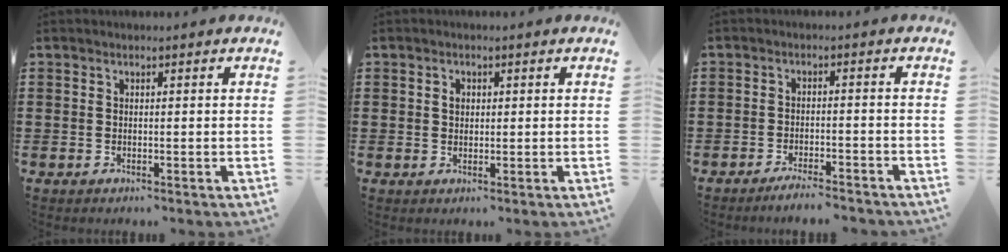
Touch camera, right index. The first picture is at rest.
{"total": 1.4, "force": [0.3, 1.0, 0.8], "torque": [-0.019, 0.006, 0.006]}
{"total": 3.0, "force": [-2.9, -0.2, 0.9], "torque": [-0.017, -0.001, -0.057]}